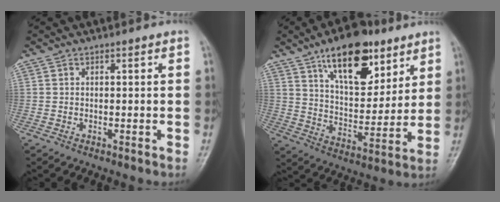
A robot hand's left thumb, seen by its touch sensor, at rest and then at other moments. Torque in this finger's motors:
{"motor_torque": [2.09, 1.70, 1.46, -1.00, 0.33]}